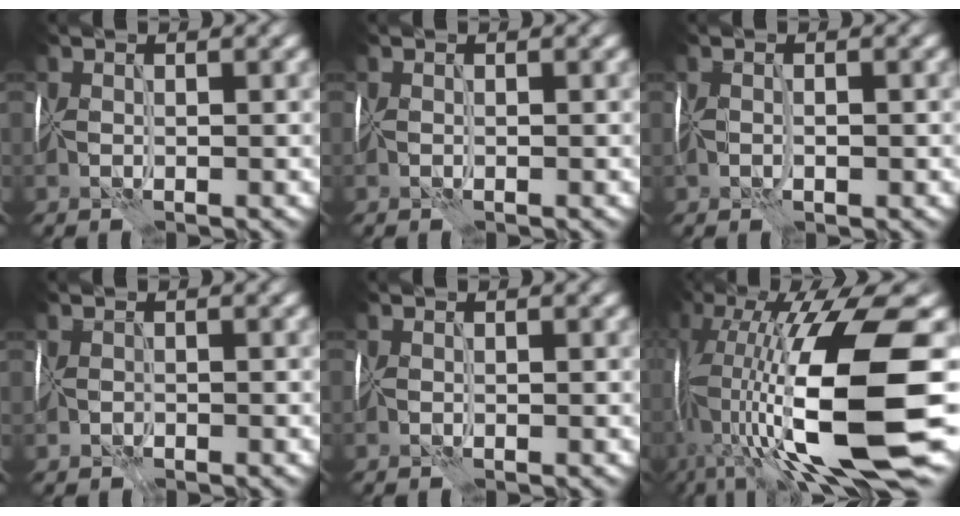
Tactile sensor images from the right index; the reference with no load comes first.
{"total": 0.0}
{"total": 0.7, "force": [-0.2, 0.2, 0.6], "torque": [-0.011, 0.002, -0.001]}
{"total": 0.6, "force": [-0.5, 0.3, -0.2], "torque": [-0.001, -0.002, -0.005]}
{"total": 0.0}
{"total": 16.5, "force": [-1.3, 5.8, 15.4], "torque": [-0.288, 0.008, -0.018]}